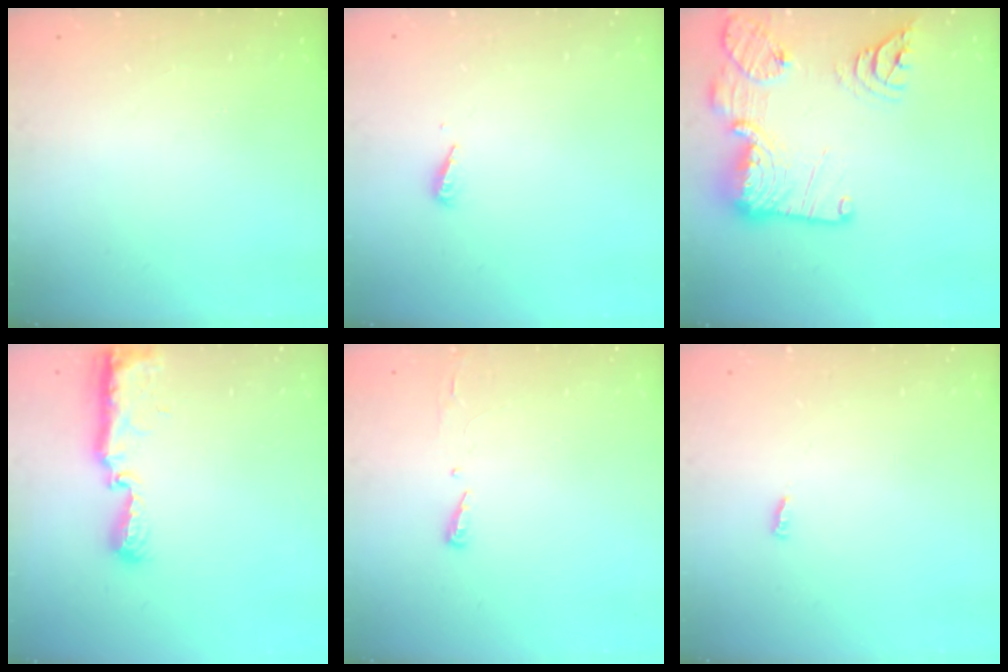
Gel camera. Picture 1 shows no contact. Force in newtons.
{"total": 2.8, "press": 2.8, "slide": 0.2}
{"total": 22.9, "press": 22.8, "slide": 2.3}
{"total": 8.8, "press": 8.8, "slide": 0.9}
{"total": 2.9, "press": 2.9, "slide": 0.4}
{"total": 3.0, "press": 3.0, "slide": 0.0}